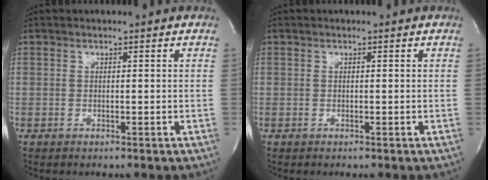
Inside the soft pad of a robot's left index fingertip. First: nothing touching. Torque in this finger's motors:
{"motor_torque": [0.00, 0.00, 0.00, 0.00]}